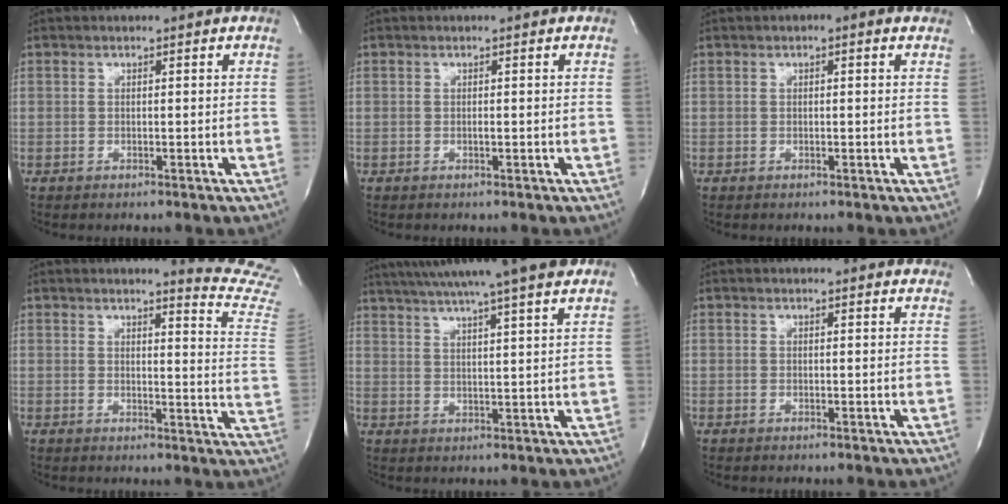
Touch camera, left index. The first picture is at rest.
{"total": 0.0}
{"total": 1.4, "force": [0.5, 0.6, 1.2], "torque": [-0.019, 0.003, 0.000]}
{"total": 11.6, "force": [11.4, -1.4, 1.7], "torque": [-0.007, -0.146, 0.093]}
{"total": 17.3, "force": [14.2, -0.3, 9.9], "torque": [-0.170, 0.017, 0.197]}
{"total": 5.1, "force": [4.7, 1.5, 1.4], "torque": [-0.011, 0.007, 0.037]}